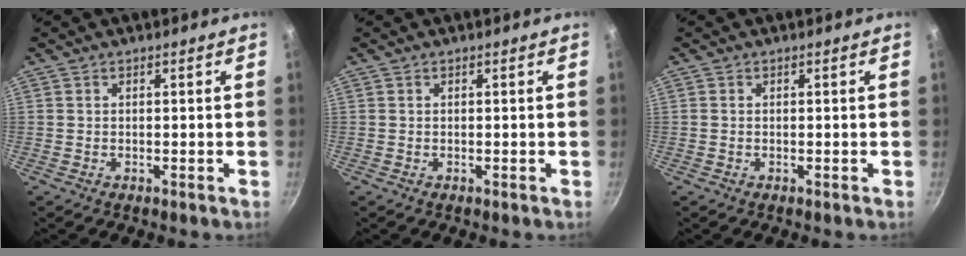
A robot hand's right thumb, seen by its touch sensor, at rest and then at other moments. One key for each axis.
{"total": 0.0}
{"total": 0.0}